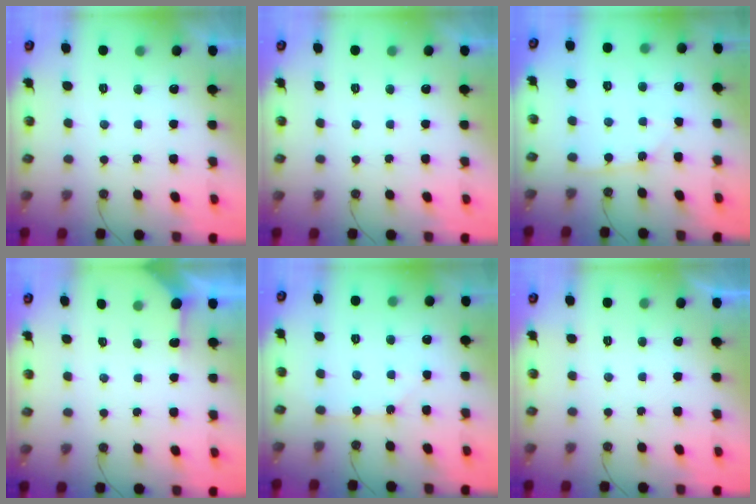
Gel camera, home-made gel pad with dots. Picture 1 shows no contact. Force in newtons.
{"total": 0.0}
{"total": 2.0, "press": 2.0, "slide": 0.3}
{"total": 2.4, "press": 2.4, "slide": 0.3}
{"total": 0.9, "press": 0.8, "slide": 0.2}
{"total": 0.0}